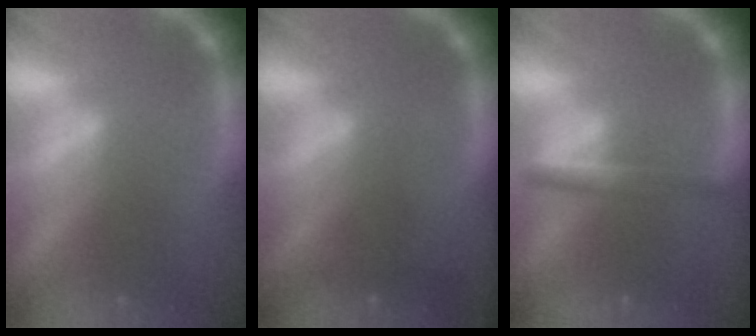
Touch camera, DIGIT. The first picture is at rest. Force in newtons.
{"total": 0.9}
{"total": 2.4}